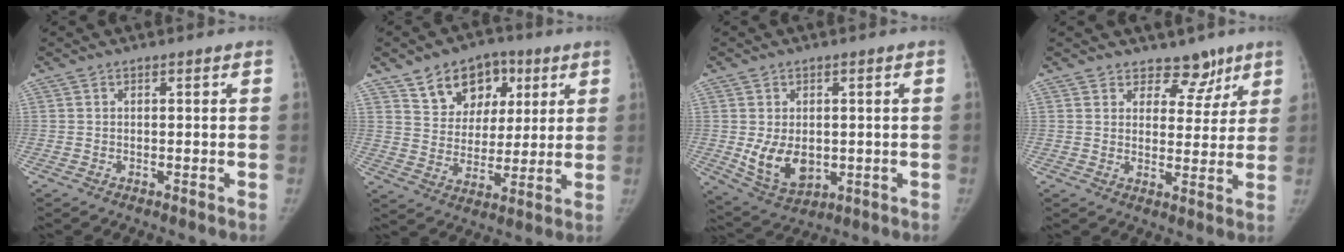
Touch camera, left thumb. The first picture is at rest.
{"total": 12.7, "force": [6.5, 9.5, 5.4], "torque": [-0.040, -0.018, 0.108]}
{"total": 8.8, "force": [-0.8, 6.2, 6.2], "torque": [-0.085, -0.013, 0.007]}
{"total": 6.3, "force": [4.6, 4.2, 1.0], "torque": [0.031, -0.025, 0.063]}